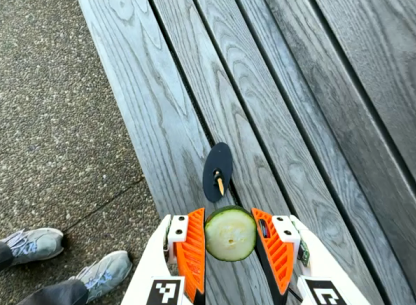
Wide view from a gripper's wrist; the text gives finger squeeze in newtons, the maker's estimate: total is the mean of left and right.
{"total": 11.1, "left": 11.3, "right": 10.8}